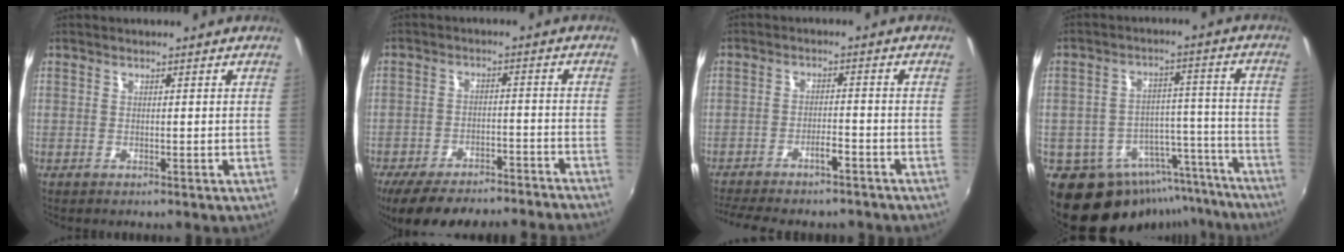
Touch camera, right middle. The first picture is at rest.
{"total": 18.7, "force": [-16.7, 3.2, 8.0], "torque": [-0.156, -0.018, -0.224]}
{"total": 7.7, "force": [-6.7, 1.3, 3.6], "torque": [-0.080, -0.004, -0.101]}
{"total": 15.2, "force": [-12.7, 7.3, 4.1], "torque": [-0.065, 0.040, -0.162]}